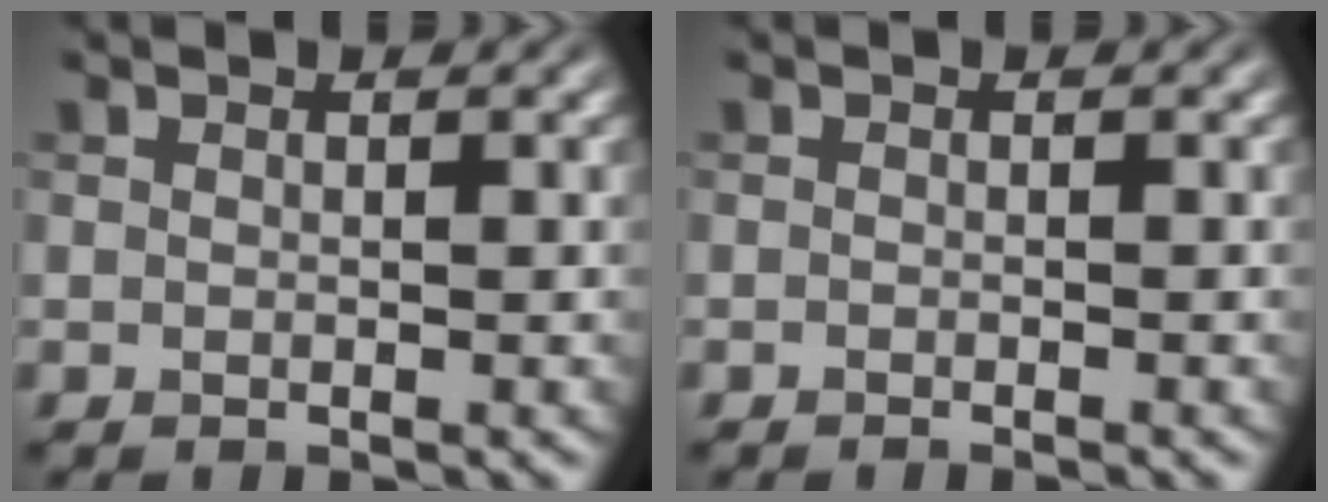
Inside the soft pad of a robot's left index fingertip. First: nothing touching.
{"total": 0.7, "force": [-0.6, 0.1, 0.3], "torque": [0.001, -0.002, -0.013]}